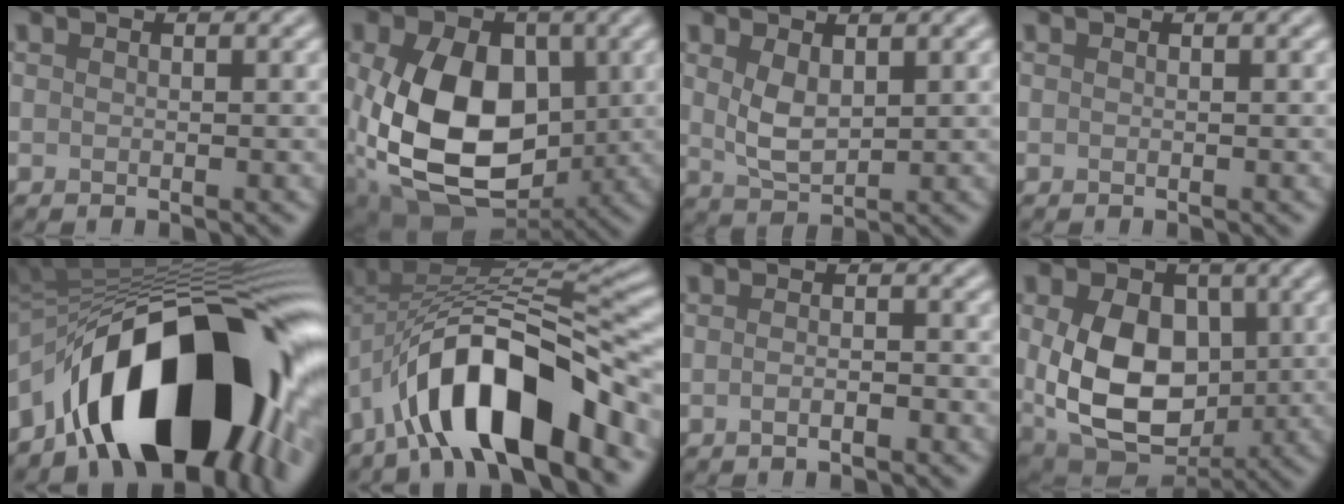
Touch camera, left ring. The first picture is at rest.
{"total": 13.6, "force": [-0.5, 9.3, 9.8], "torque": [-0.204, -0.030, -0.002]}
{"total": 3.1, "force": [1.0, 1.6, 2.4], "torque": [-0.055, -0.004, 0.025]}
{"total": 0.0}
{"total": 18.9, "force": [-6.1, 9.5, 15.1], "torque": [-0.223, -0.002, -0.101]}
{"total": 12.2, "force": [-6.1, 4.6, 9.5], "torque": [-0.140, 0.011, -0.115]}
{"total": 1.7, "force": [-0.7, 0.5, 1.4], "torque": [-0.017, 0.000, -0.015]}
{"total": 11.4, "force": [0.1, 8.1, 8.0], "torque": [-0.150, -0.019, 0.010]}